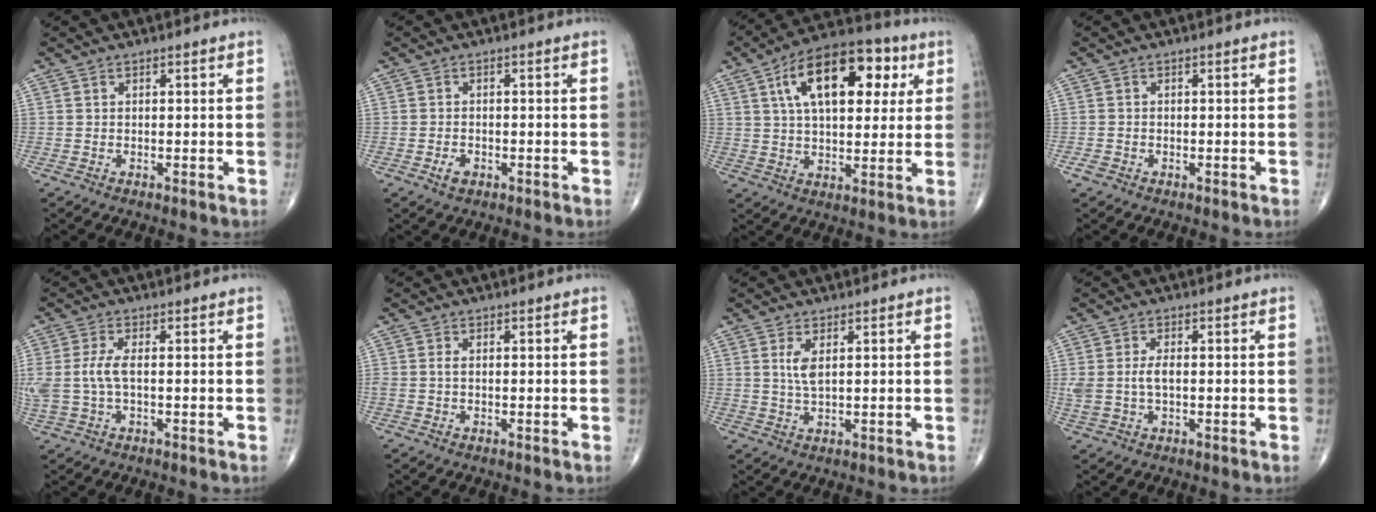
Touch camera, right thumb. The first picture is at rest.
{"total": 2.2, "force": [-1.0, 1.5, 1.3], "torque": [-0.020, 0.004, -0.015]}
{"total": 18.9, "force": [6.4, 9.8, 14.8], "torque": [-0.201, 0.006, 0.095]}
{"total": 1.3, "force": [-0.7, 1.0, 0.5], "torque": [-0.011, 0.004, -0.013]}
{"total": 6.0, "force": [0.0, 2.7, 5.4], "torque": [-0.148, 0.010, 0.000]}
{"total": 0.9, "force": [0.0, 0.5, 0.8], "torque": [-0.018, 0.001, 0.000]}
{"total": 3.2, "force": [1.0, 1.0, 2.9], "torque": [-0.061, -0.007, 0.026]}
{"total": 4.2, "force": [0.1, 2.1, 3.6], "torque": [-0.088, 0.007, 0.005]}